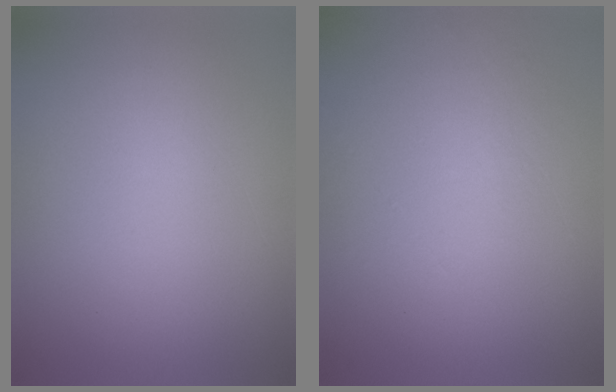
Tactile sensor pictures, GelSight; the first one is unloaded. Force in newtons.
{"total": 1.1}